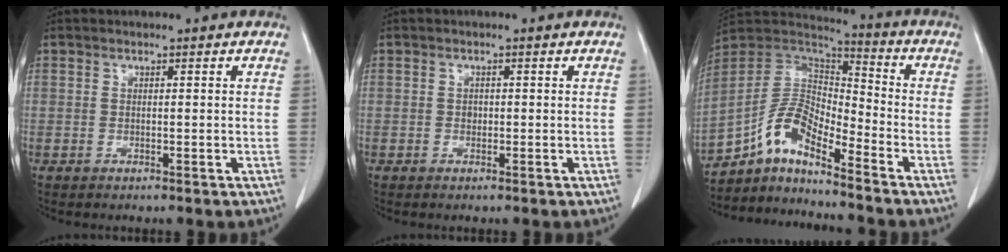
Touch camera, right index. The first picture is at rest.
{"total": 0.7, "force": [0.0, 0.6, 0.3], "torque": [-0.001, 0.004, 0.002]}
{"total": 10.7, "force": [-7.7, 2.6, 6.9], "torque": [-0.140, 0.034, -0.145]}